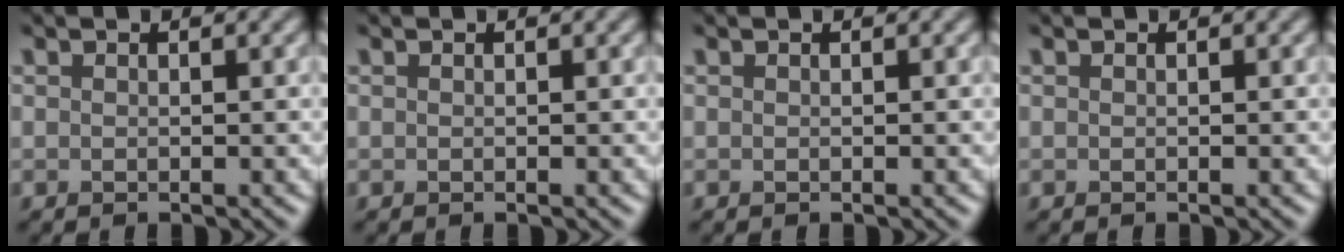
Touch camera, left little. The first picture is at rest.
{"total": 0.0}
{"total": 0.0}
{"total": 0.0}